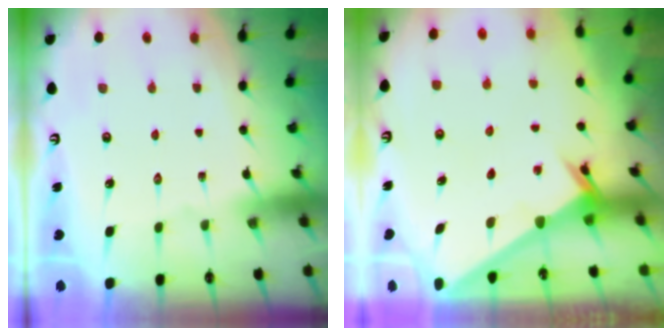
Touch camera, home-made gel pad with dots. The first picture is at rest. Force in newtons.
{"total": 2.6, "press": 2.6, "slide": 0.2}